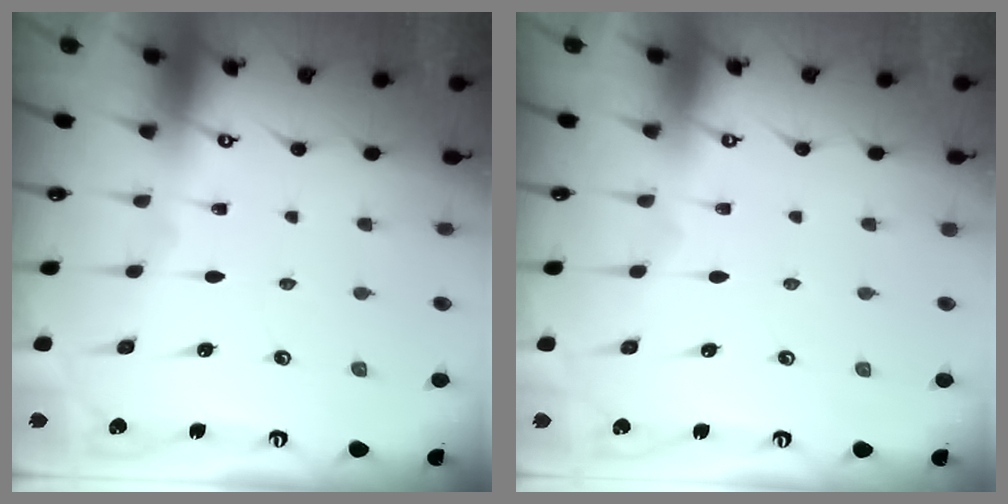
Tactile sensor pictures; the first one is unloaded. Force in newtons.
{"total": 3.8, "press": 3.8, "slide": 0.1}